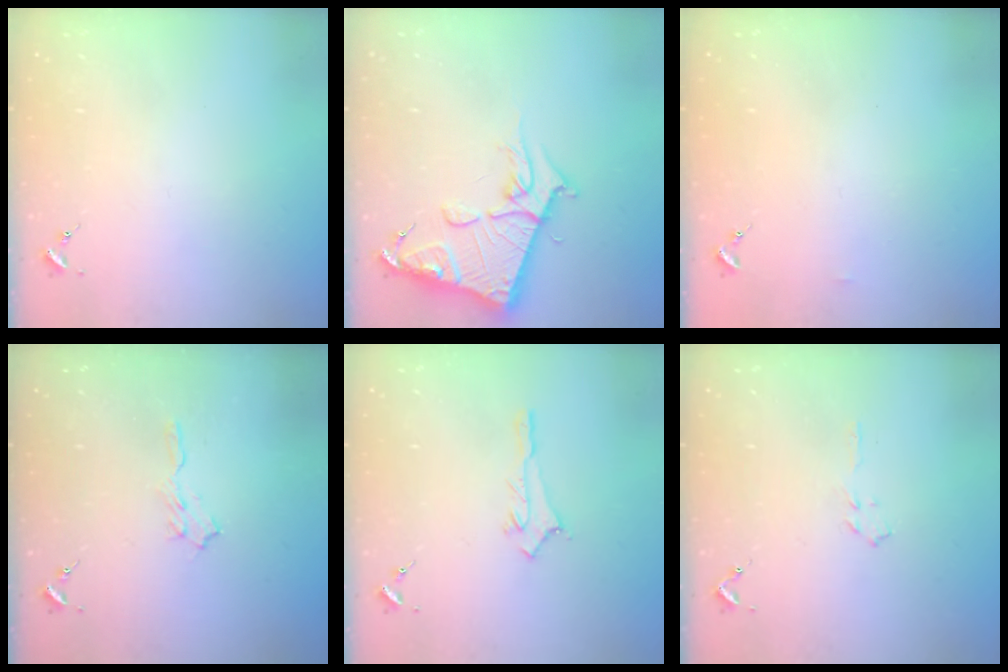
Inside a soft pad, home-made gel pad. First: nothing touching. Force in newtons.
{"total": 14.8, "press": 14.8, "slide": 1.5}
{"total": 3.2, "press": 3.2, "slide": 0.4}
{"total": 5.8, "press": 5.7, "slide": 0.6}
{"total": 2.9, "press": 2.8, "slide": 0.4}
{"total": 3.5, "press": 3.5, "slide": 0.4}